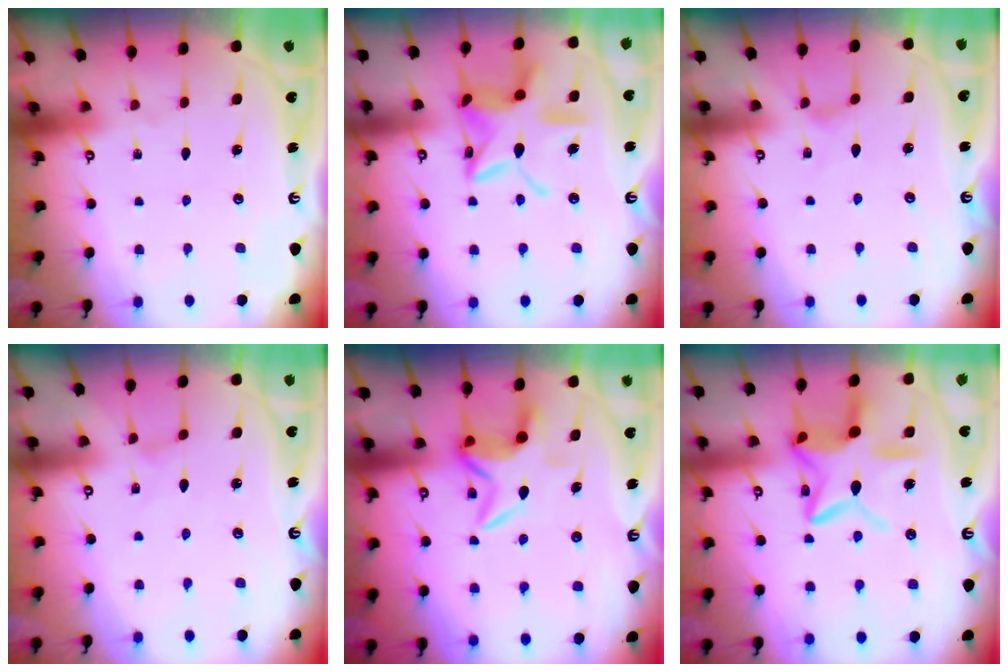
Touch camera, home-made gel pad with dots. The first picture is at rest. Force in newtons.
{"total": 16.9, "press": 16.8, "slide": 1.4}
{"total": 0.9, "press": 0.8, "slide": 0.3}
{"total": 0.0}
{"total": 6.7, "press": 6.7, "slide": 0.7}
{"total": 15.7, "press": 15.6, "slide": 1.2}